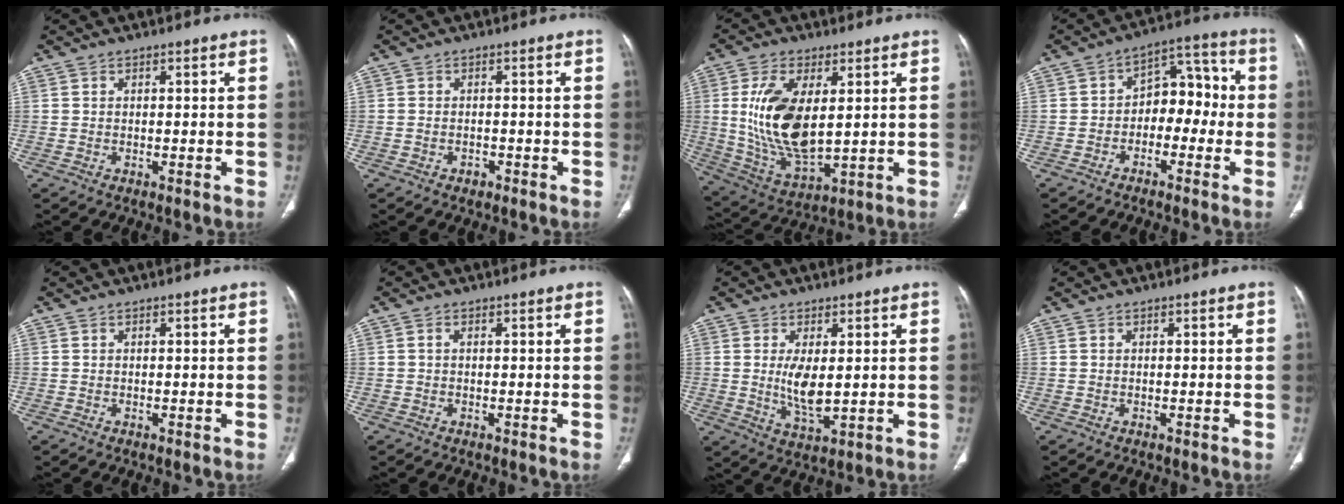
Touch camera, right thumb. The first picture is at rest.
{"total": 1.4, "force": [-0.7, 1.0, 0.5], "torque": [-0.012, 0.009, -0.008]}
{"total": 15.6, "force": [2.6, 7.6, 13.4], "torque": [-0.262, -0.022, 0.065]}
{"total": 9.5, "force": [-1.7, 6.5, 6.7], "torque": [-0.052, 0.047, -0.041]}
{"total": 0.0}
{"total": 0.5, "force": [0.1, 0.3, 0.4], "torque": [-0.010, 0.001, 0.000]}
{"total": 6.5, "force": [0.6, 2.6, 5.9], "torque": [-0.111, -0.019, 0.019]}
{"total": 0.0}